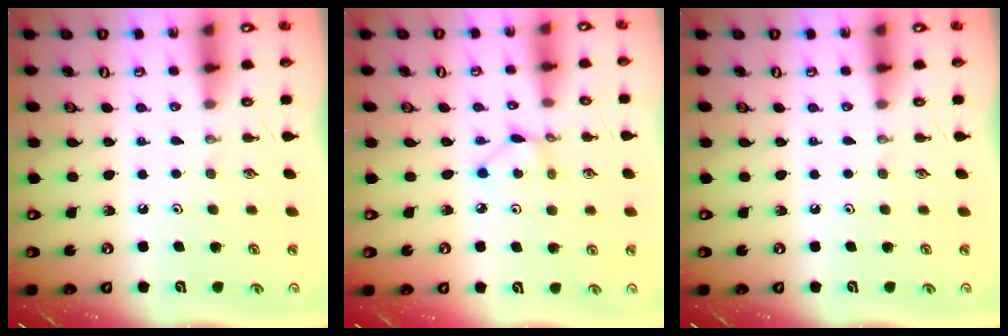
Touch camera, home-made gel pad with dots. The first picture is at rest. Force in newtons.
{"total": 3.1, "press": 3.1, "slide": 0.4}
{"total": 0.0}